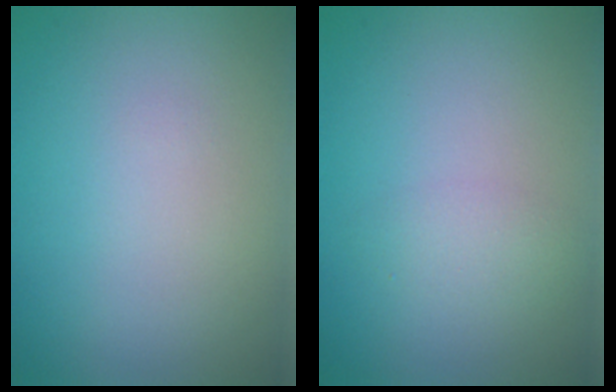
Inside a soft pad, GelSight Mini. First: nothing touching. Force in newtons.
{"total": 1.6, "press": 1.6, "slide": 0.0}